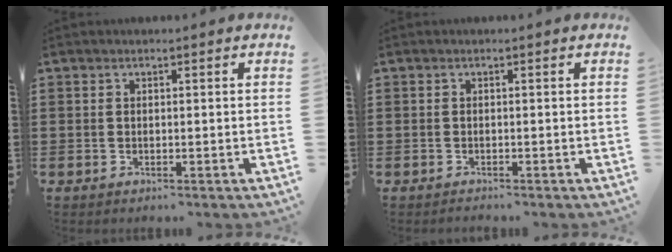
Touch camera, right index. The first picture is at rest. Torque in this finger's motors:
{"motor_torque": [-1.03, 0.95, -0.52, -0.16]}